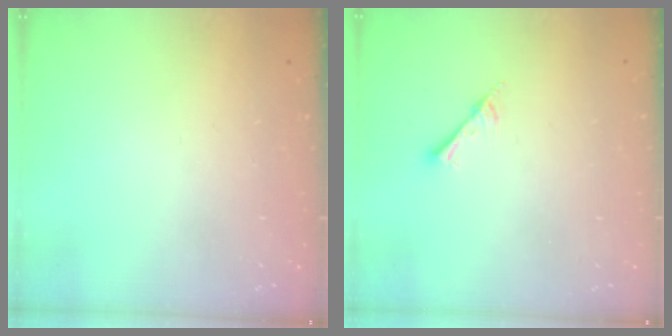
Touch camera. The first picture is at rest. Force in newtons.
{"total": 2.0, "press": 2.0, "slide": 0.2}